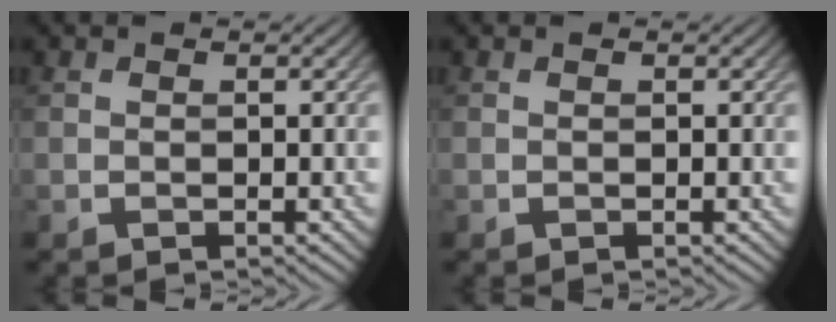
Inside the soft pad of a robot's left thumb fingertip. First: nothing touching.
{"total": 0.0}